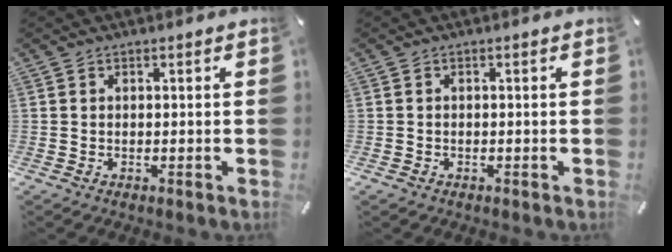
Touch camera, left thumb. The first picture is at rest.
{"total": 0.6, "force": [-0.4, 0.4, 0.2], "torque": [-0.003, 0.002, -0.009]}